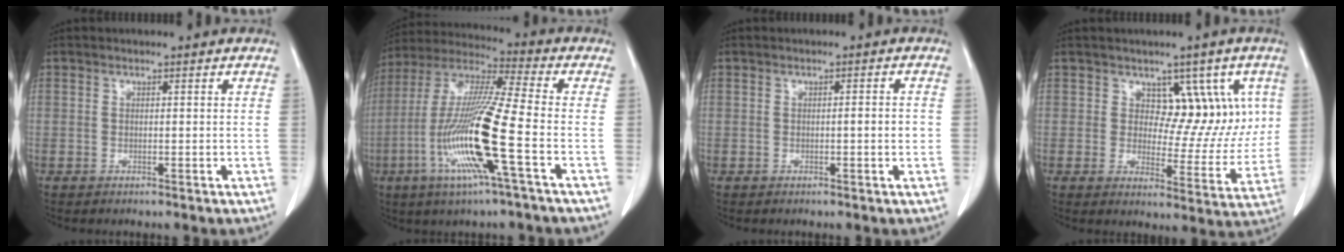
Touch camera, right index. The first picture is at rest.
{"total": 16.9, "force": [-5.3, -0.2, 16.0], "torque": [-0.331, -0.016, -0.111]}
{"total": 1.8, "force": [-0.3, 0.3, 1.7], "torque": [-0.024, 0.002, -0.006]}
{"total": 8.4, "force": [3.3, 5.4, 5.6], "torque": [-0.042, 0.009, 0.050]}